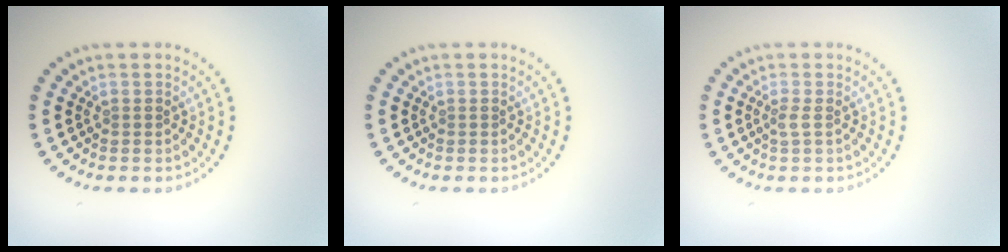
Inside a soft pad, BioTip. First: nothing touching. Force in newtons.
{"total": 0.0}
{"total": 0.9, "press": 0.7, "slide": 0.6}